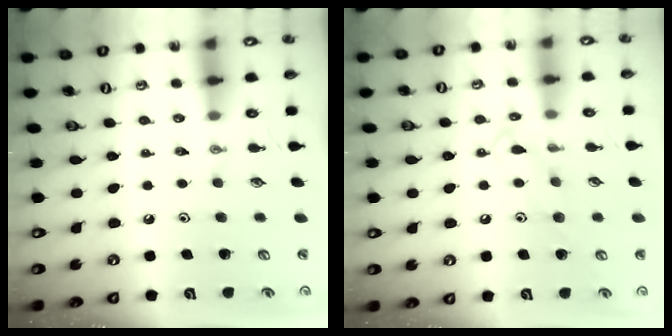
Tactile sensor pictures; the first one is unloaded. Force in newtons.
{"total": 9.8, "press": 9.8, "slide": 0.7}